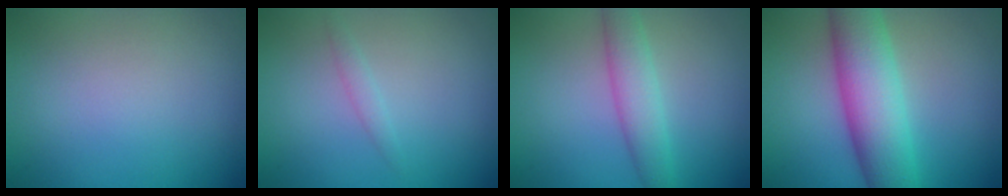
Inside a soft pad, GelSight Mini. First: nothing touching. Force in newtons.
{"total": 0.9, "press": 0.9, "slide": 0.1}
{"total": 3.4, "press": 3.4, "slide": 0.0}
{"total": 7.8, "press": 7.8, "slide": 0.1}